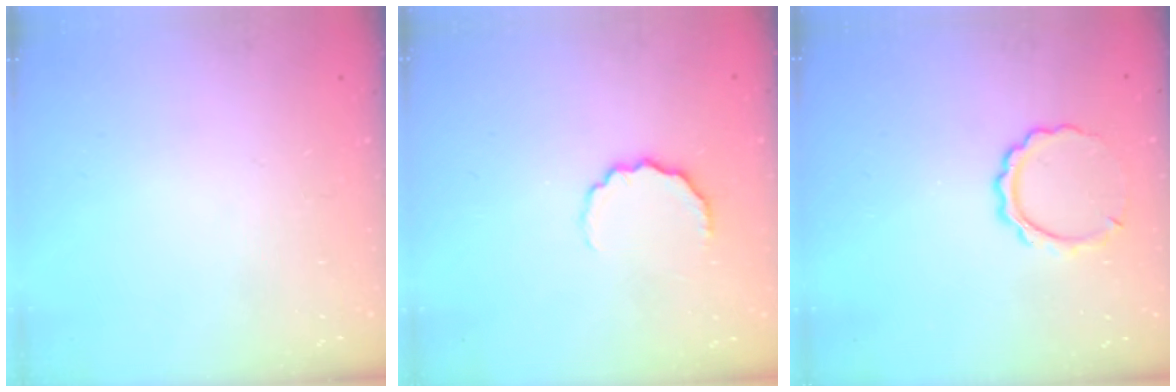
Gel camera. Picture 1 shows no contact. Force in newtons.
{"total": 6.5, "press": 6.4, "slide": 1.1}
{"total": 6.9, "press": 6.9, "slide": 0.5}